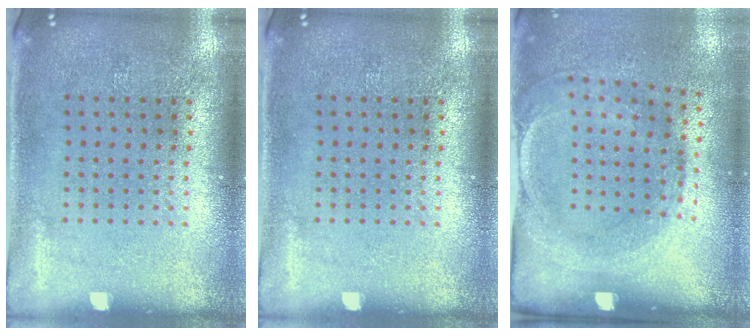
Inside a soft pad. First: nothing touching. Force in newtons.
{"total": 0.0}
{"total": 1.8, "press": 1.2, "slide": 1.3}